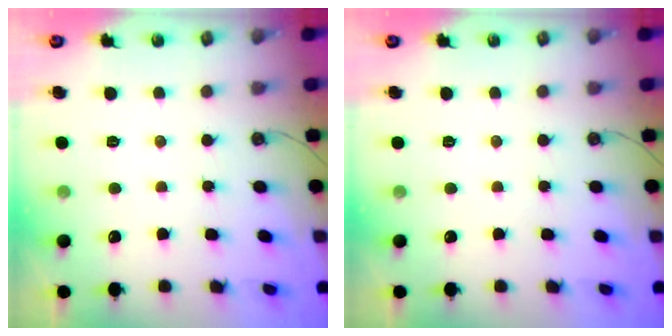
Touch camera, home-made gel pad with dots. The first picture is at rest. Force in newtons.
{"total": 0.0}